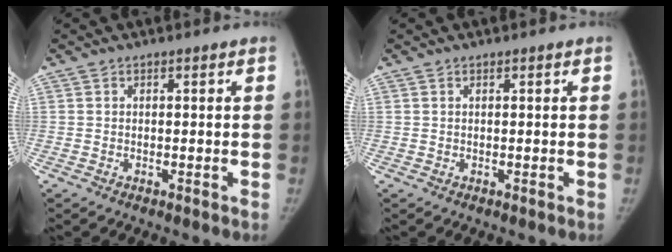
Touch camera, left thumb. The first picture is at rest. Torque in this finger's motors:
{"motor_torque": [0.11, 0.00, 0.10, -0.16, 0.02]}